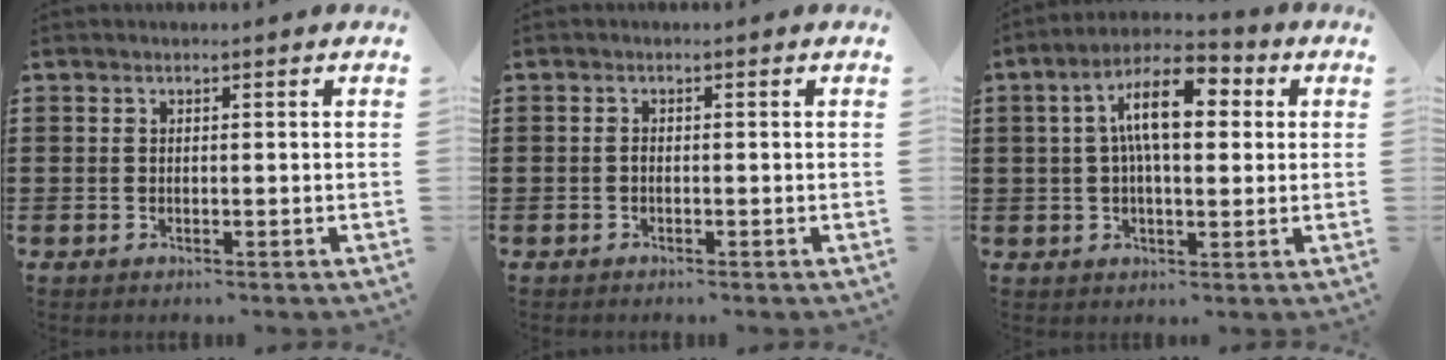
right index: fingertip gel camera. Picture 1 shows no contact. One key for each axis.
{"total": 0.6, "fx": -0.3, "fy": 0.3, "fz": 0.4, "tx": -0.009, "ty": -0.002, "tz": -0.006}
{"total": 10.3, "fx": 2.4, "fy": 4.5, "fz": 9.0, "tx": -0.169, "ty": 0.010, "tz": 0.034}